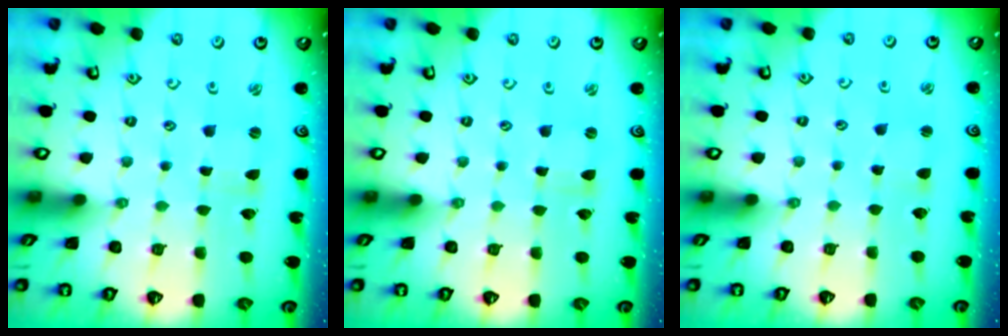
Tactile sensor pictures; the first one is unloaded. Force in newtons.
{"total": 0.0}
{"total": 2.0, "press": 2.0, "slide": 0.3}